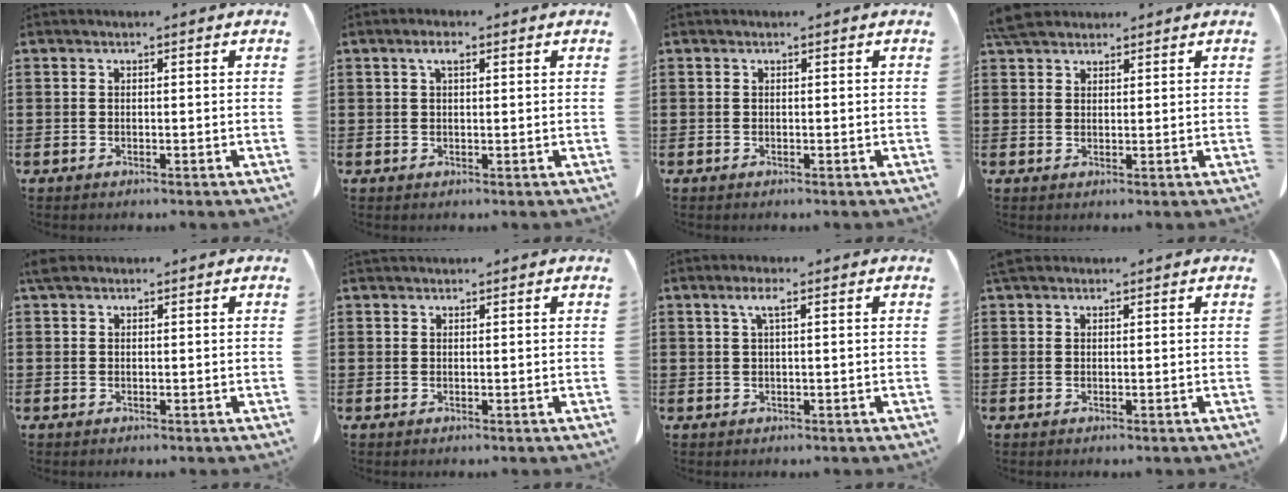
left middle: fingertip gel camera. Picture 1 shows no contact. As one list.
[{"total": 2.2, "force": [0.9, 0.7, 1.9], "torque": [-0.040, 0.003, 0.015]}, {"total": 0.0}, {"total": 4.0, "force": [3.6, 1.2, 1.4], "torque": [-0.037, -0.003, 0.072]}, {"total": 1.3, "force": [1.0, 0.6, 0.5], "torque": [-0.015, 0.002, 0.019]}, {"total": 0.9, "force": [0.9, 0.2, 0.1], "torque": [-0.004, -0.002, 0.018]}, {"total": 2.2, "force": [0.8, 0.2, 2.0], "torque": [-0.041, 0.003, 0.014]}, {"total": 1.2, "force": [1.0, 0.4, 0.5], "torque": [-0.013, 0.001, 0.021]}]